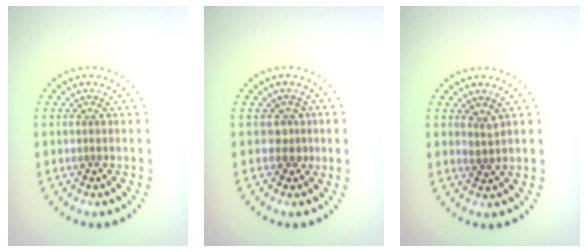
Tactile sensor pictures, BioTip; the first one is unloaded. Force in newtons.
{"total": 1.6, "press": 1.3, "slide": 1.0}
{"total": 1.4, "press": 1.1, "slide": 0.9}